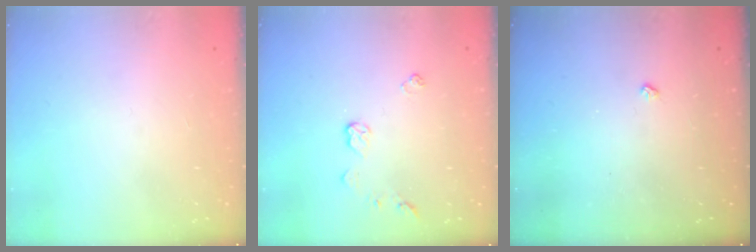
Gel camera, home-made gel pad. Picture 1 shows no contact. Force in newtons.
{"total": 5.5, "press": 5.5, "slide": 0.5}
{"total": 2.1, "press": 2.1, "slide": 0.4}